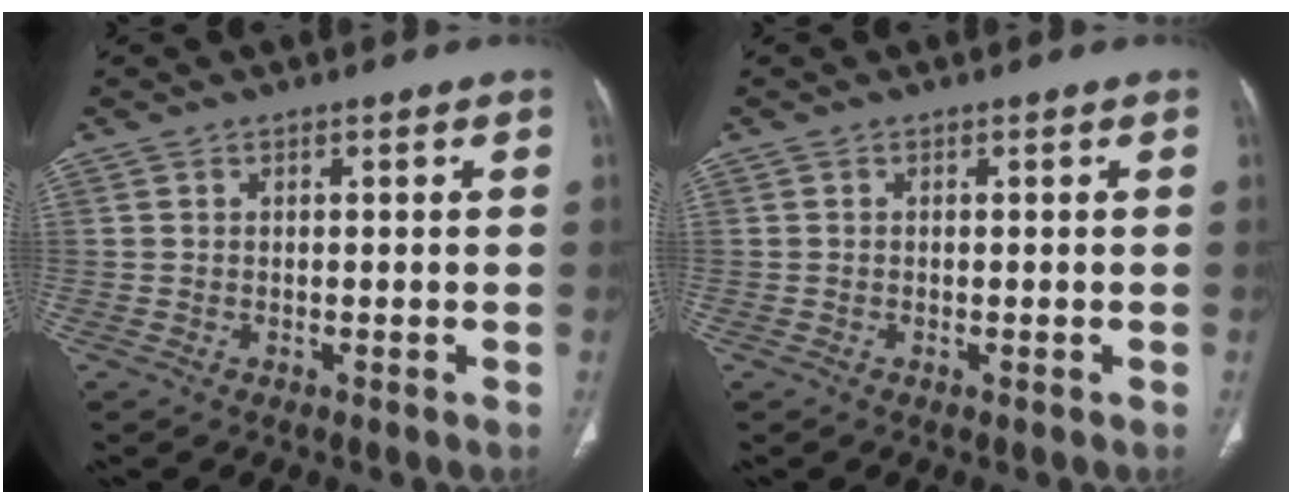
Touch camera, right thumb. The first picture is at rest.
{"total": 0.0}